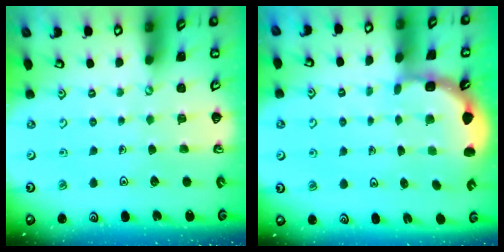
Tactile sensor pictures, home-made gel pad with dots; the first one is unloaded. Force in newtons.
{"total": 2.1, "press": 1.9, "slide": 0.8}